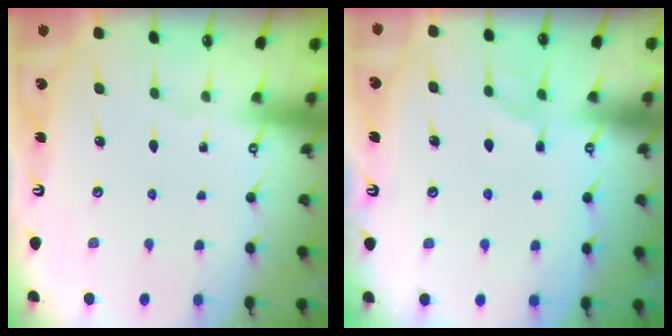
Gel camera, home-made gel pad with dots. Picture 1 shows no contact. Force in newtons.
{"total": 5.5, "press": 5.5, "slide": 0.8}